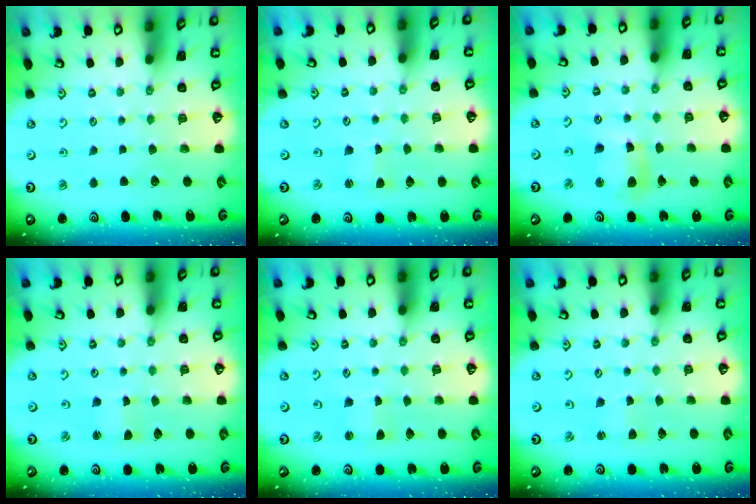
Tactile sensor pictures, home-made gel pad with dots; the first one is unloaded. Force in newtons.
{"total": 1.1, "press": 1.1, "slide": 0.2}
{"total": 9.5, "press": 9.4, "slide": 1.0}
{"total": 1.3, "press": 1.3, "slide": 0.1}
{"total": 1.8, "press": 1.7, "slide": 0.4}
{"total": 1.8, "press": 1.8, "slide": 0.2}